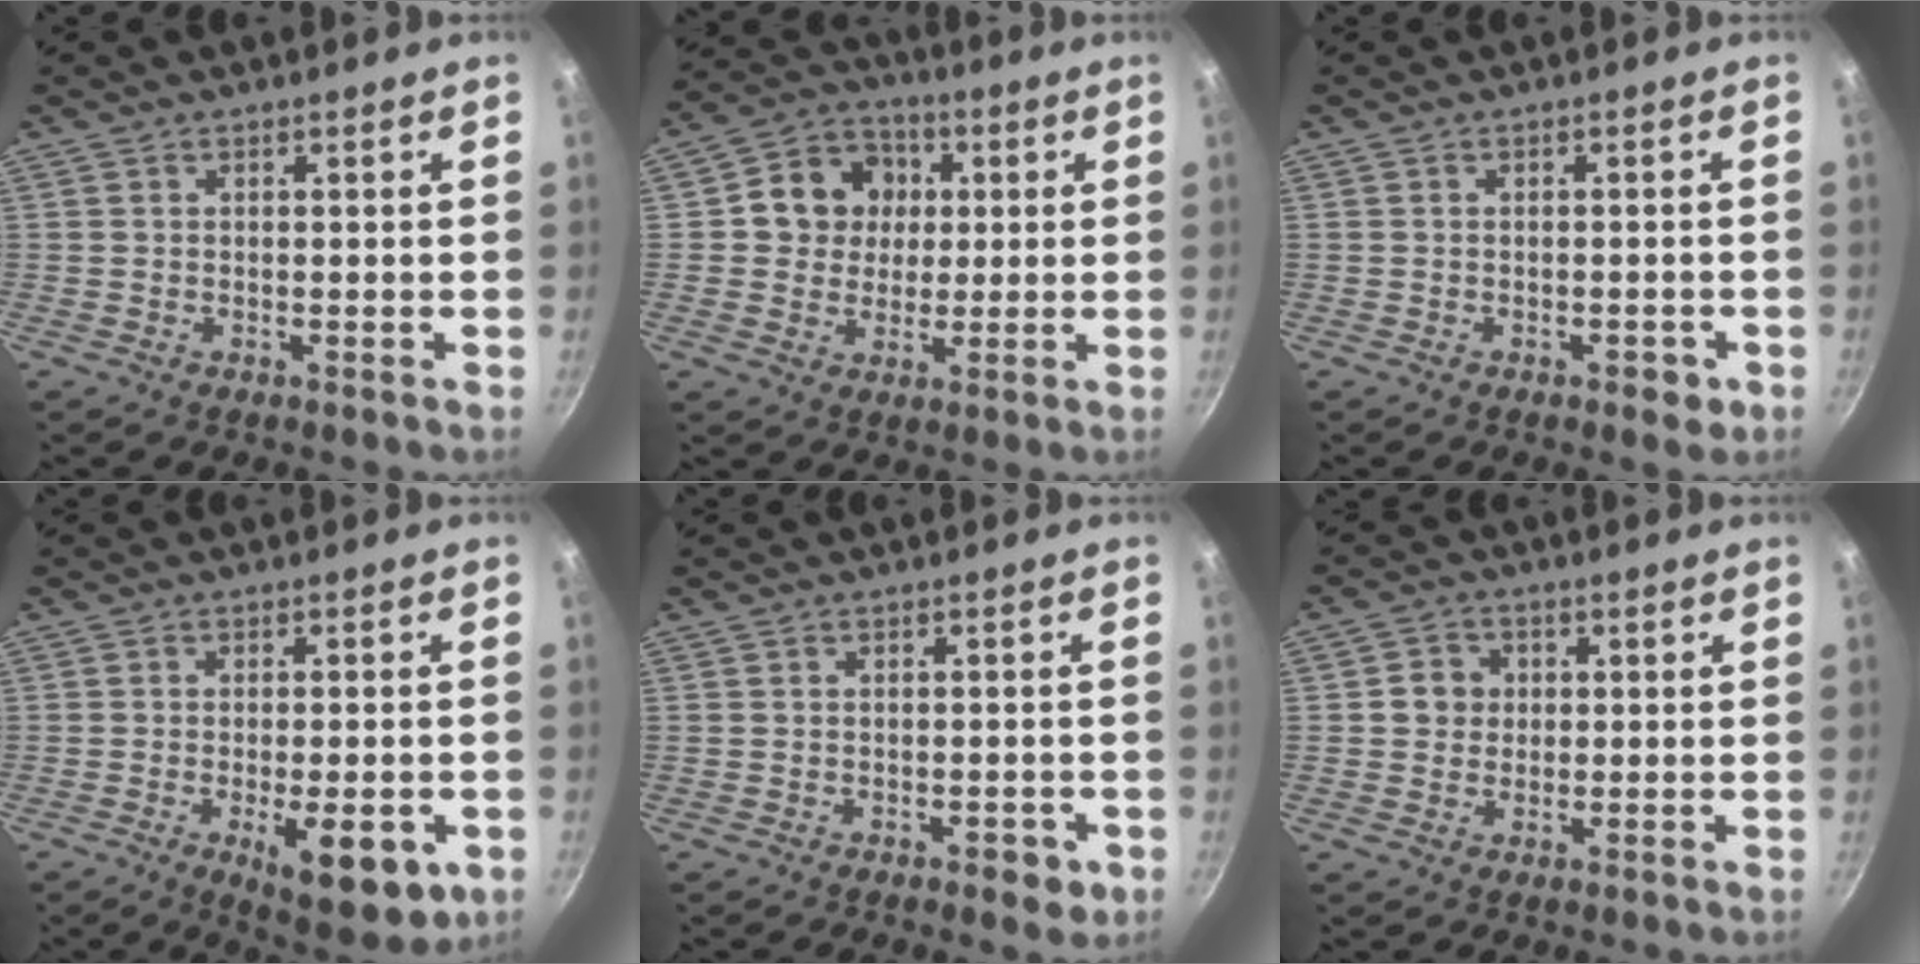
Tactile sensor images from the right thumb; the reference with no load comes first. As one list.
[{"total": 11.1, "force": [1.5, 9.9, 4.8], "torque": [-0.036, 0.011, 0.018]}, {"total": 2.3, "force": [-1.2, 1.1, 1.6], "torque": [-0.014, 0.006, -0.013]}, {"total": 11.5, "force": [-4.0, 4.3, 9.9], "torque": [-0.126, -0.006, -0.048]}, {"total": 3.1, "force": [-1.5, 1.4, 2.3], "torque": [-0.020, 0.006, -0.015]}, {"total": 4.6, "force": [0.5, 4.2, 1.7], "torque": [-0.009, 0.006, 0.004]}]